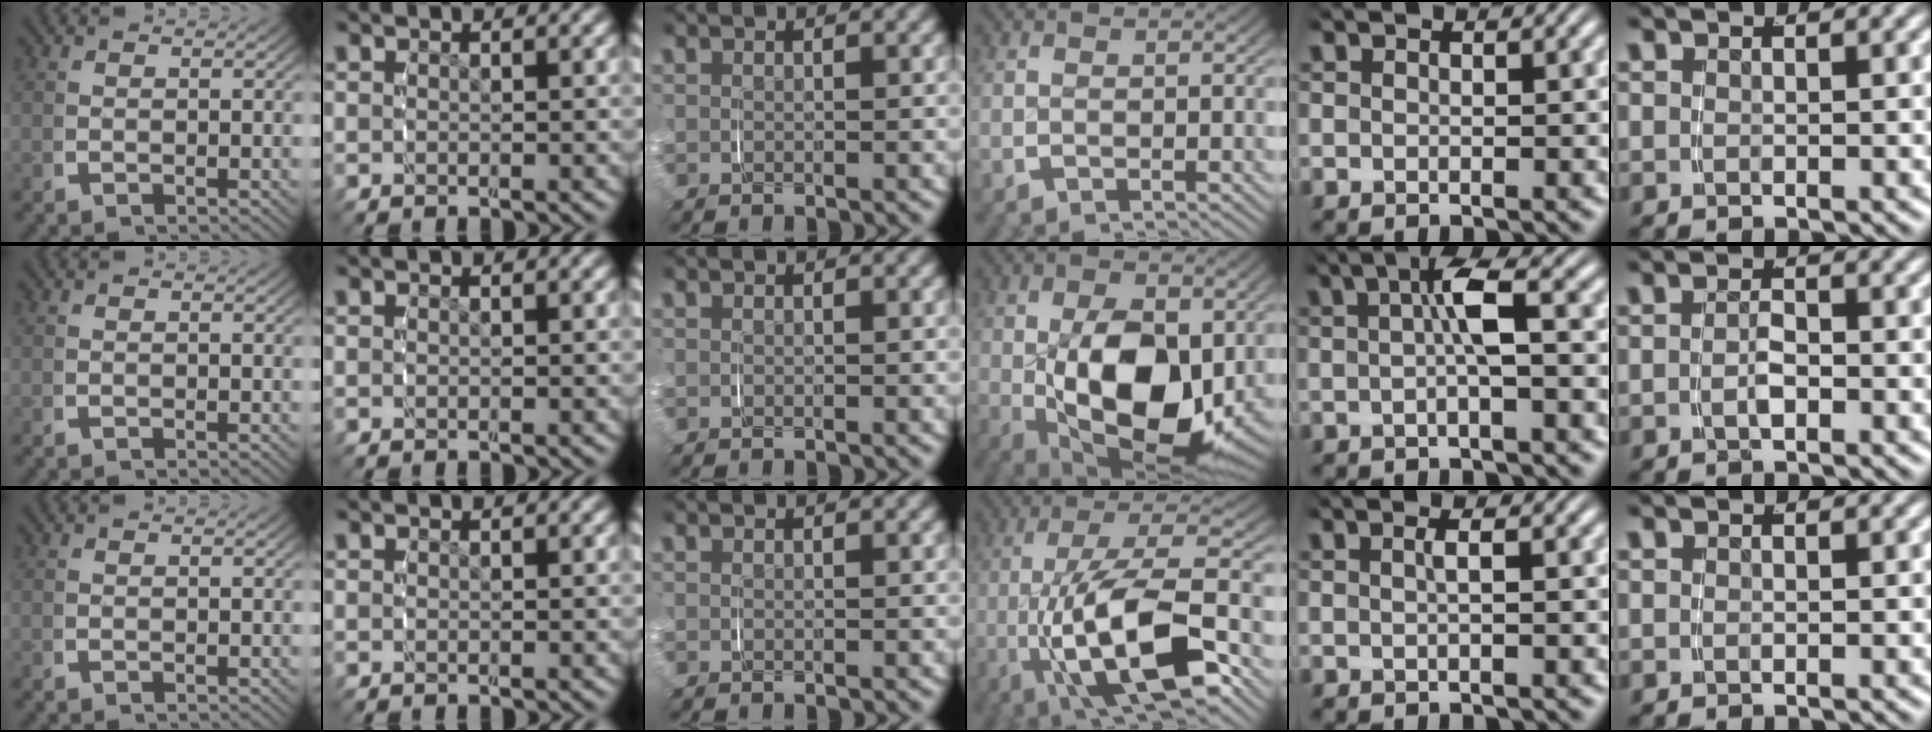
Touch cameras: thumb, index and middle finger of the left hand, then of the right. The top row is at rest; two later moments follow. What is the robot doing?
{"motion": "grasp_and_lifting", "object": "jar lid"}